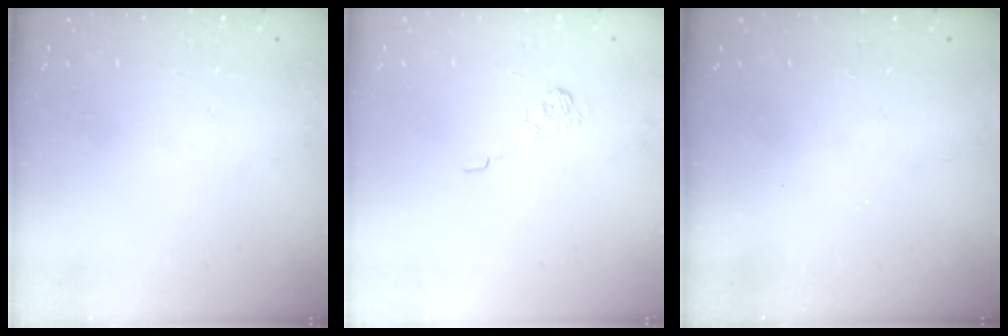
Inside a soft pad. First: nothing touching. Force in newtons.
{"total": 3.9, "press": 3.6, "slide": 1.4}
{"total": 2.3, "press": 2.2, "slide": 0.8}